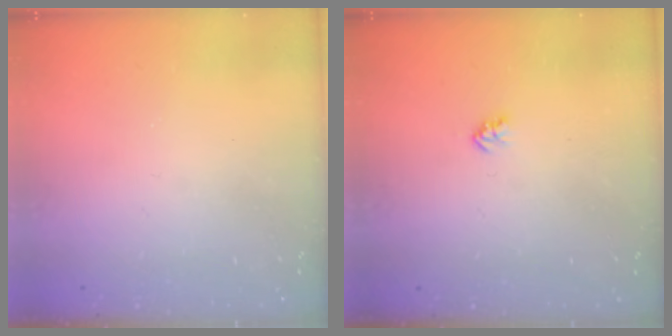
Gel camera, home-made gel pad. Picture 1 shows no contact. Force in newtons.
{"total": 2.4, "press": 2.4, "slide": 0.4}